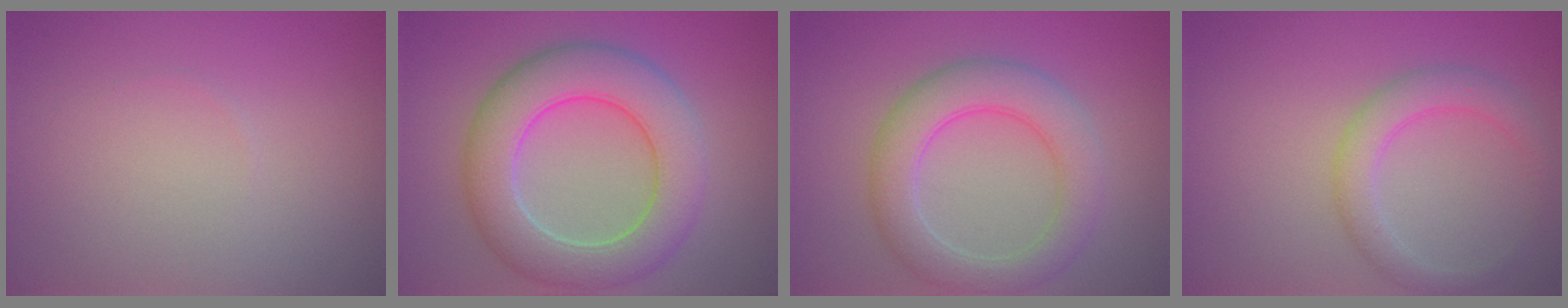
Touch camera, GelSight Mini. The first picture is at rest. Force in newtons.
{"total": 7.5, "press": 7.5, "slide": 0.4}
{"total": 5.2, "press": 5.2, "slide": 0.3}
{"total": 3.0, "press": 3.0, "slide": 0.1}